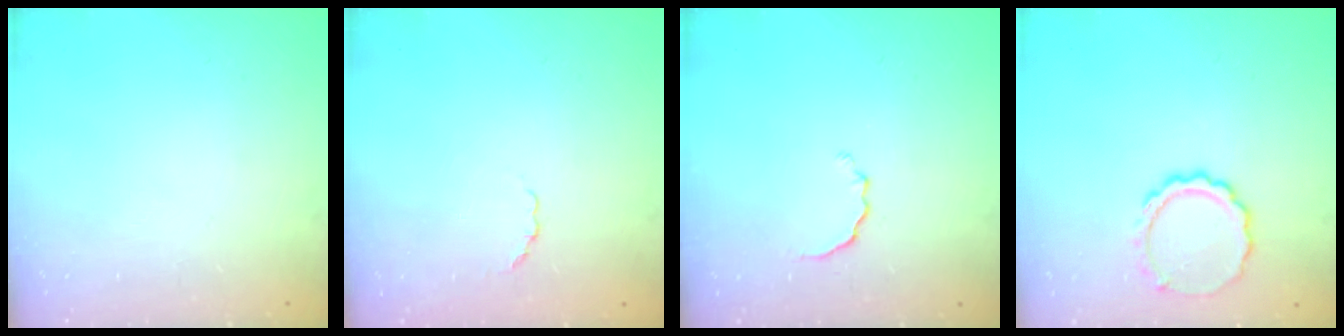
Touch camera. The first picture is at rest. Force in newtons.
{"total": 2.4, "press": 2.2, "slide": 1.0}
{"total": 2.9, "press": 2.8, "slide": 0.8}
{"total": 8.5, "press": 8.4, "slide": 1.1}